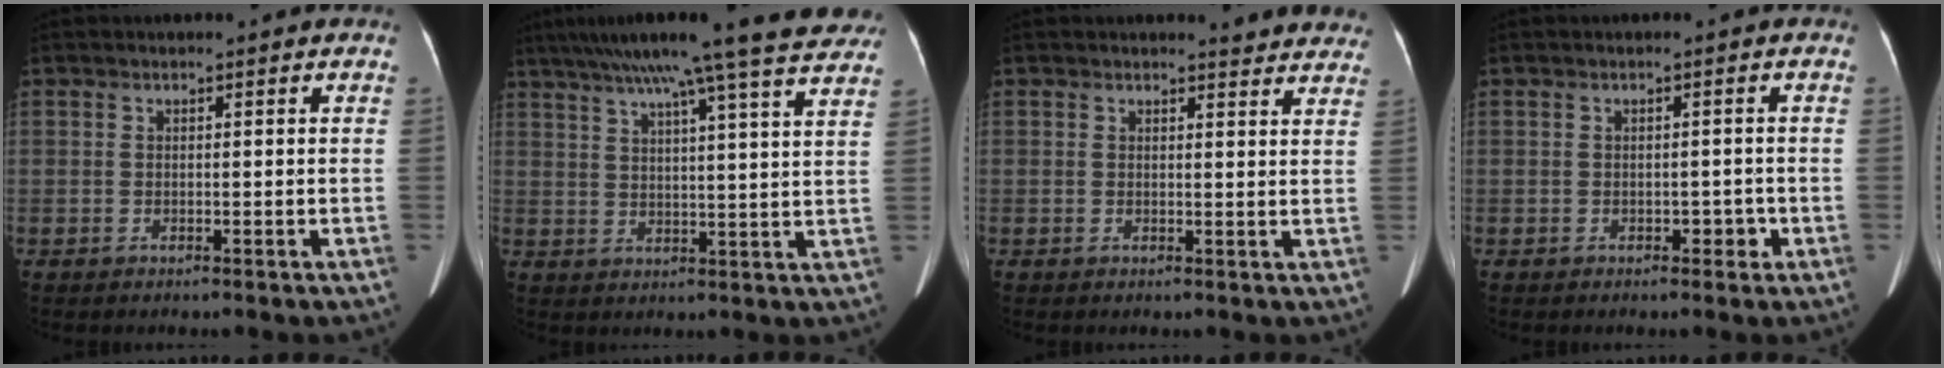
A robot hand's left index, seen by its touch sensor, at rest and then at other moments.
{"total": 24.7, "force": [20.6, 0.7, 13.6], "torque": [-0.221, 0.004, 0.264]}
{"total": 6.0, "force": [5.7, 1.4, 0.9], "torque": [0.006, -0.013, 0.037]}
{"total": 1.8, "force": [-1.0, 1.1, 1.0], "torque": [-0.011, -0.001, -0.013]}